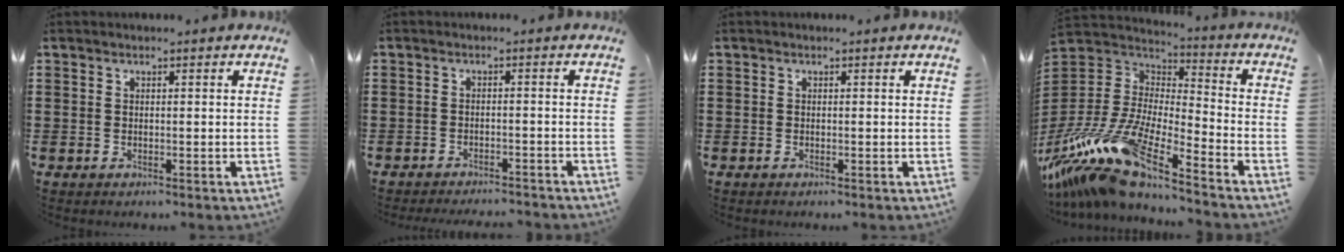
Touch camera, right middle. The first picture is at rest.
{"total": 2.3, "force": [-2.3, 0.0, 0.0], "torque": [-0.004, 0.000, -0.050]}
{"total": 0.0}
{"total": 14.8, "force": [-11.3, 3.0, 9.1], "torque": [-0.234, -0.004, -0.228]}